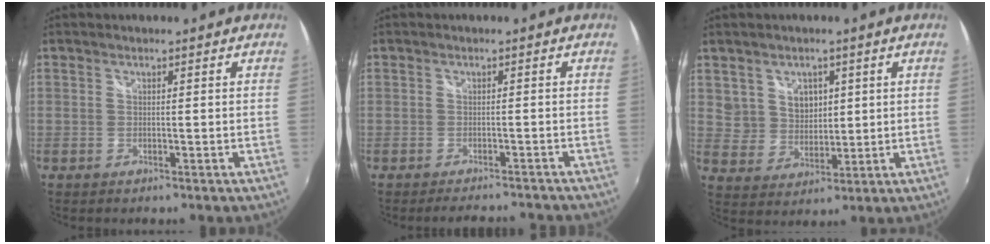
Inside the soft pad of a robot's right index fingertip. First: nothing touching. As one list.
[{"total": 6.0, "force": [-5.5, 1.6, 1.9], "torque": [-0.039, -0.006, -0.076]}, {"total": 7.4, "force": [3.3, 6.2, 2.1], "torque": [-0.034, 0.007, 0.074]}]